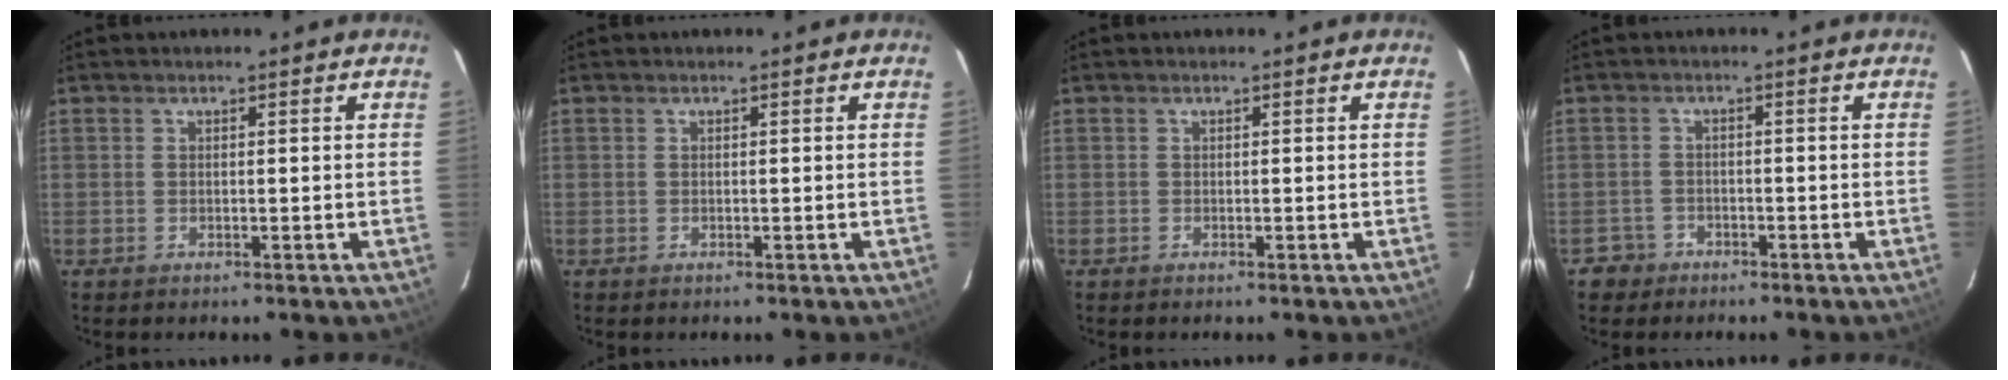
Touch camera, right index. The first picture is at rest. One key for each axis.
{"total": 0.0}
{"total": 0.0}
{"total": 3.4, "fx": -1.9, "fy": 2.8, "fz": -0.2, "tx": -0.004, "ty": 0.019, "tz": -0.033}